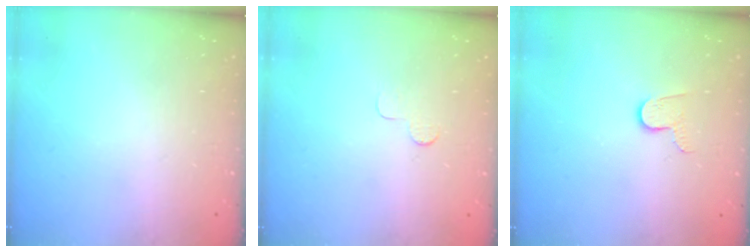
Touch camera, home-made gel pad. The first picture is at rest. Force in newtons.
{"total": 3.0, "press": 2.9, "slide": 0.3}
{"total": 5.9, "press": 5.8, "slide": 0.5}